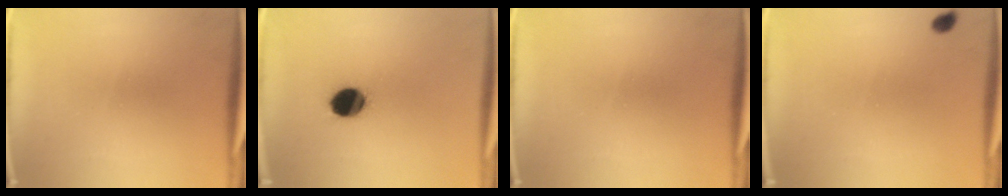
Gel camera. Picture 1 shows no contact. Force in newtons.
{"total": 9.3}
{"total": 0.0}
{"total": 1.3}